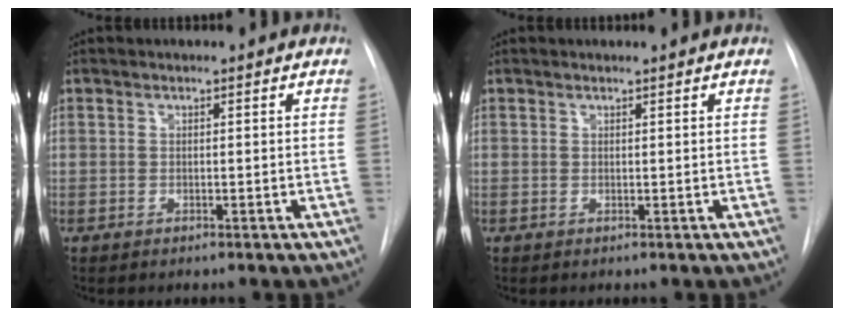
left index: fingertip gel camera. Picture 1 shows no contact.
{"total": 0.8, "force": [0.8, 0.0, 0.1], "torque": [-0.006, 0.003, 0.009]}